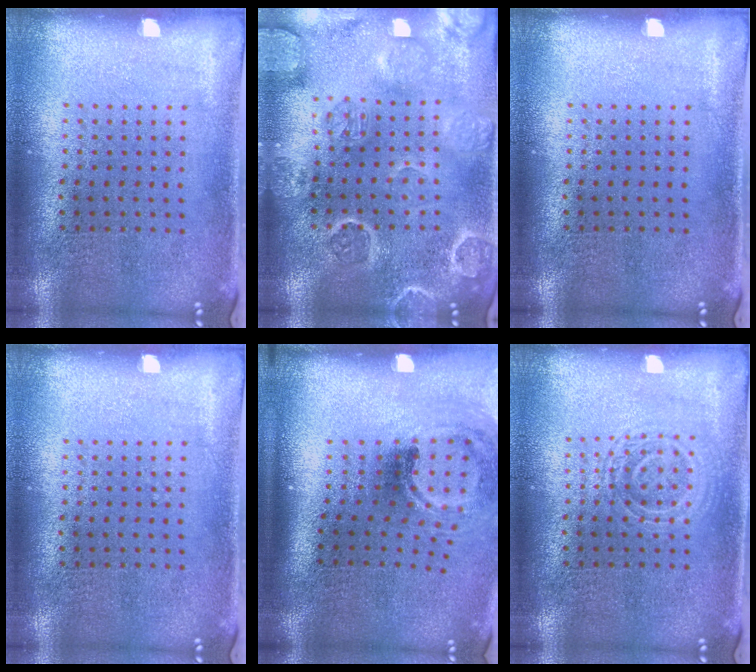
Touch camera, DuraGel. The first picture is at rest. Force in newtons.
{"total": 3.3, "press": 3.1, "slide": 1.0}
{"total": 0.0}
{"total": 0.0}
{"total": 2.0, "press": 1.3, "slide": 1.5}
{"total": 2.0, "press": 2.0, "slide": 0.4}